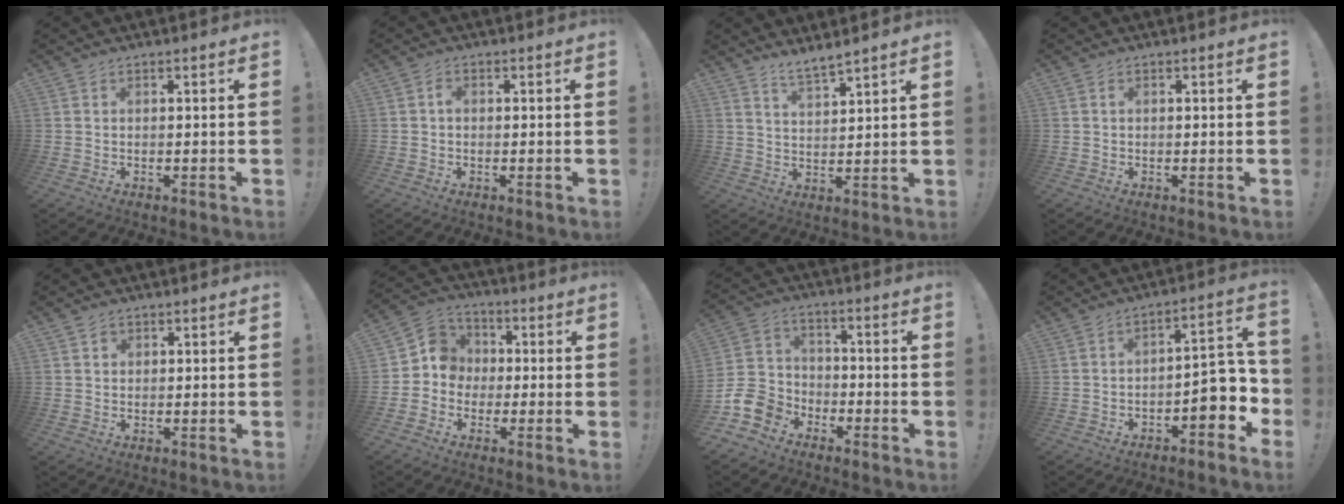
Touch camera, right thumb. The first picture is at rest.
{"total": 1.2, "force": [-0.3, 0.8, 0.8], "torque": [-0.016, 0.005, -0.008]}
{"total": 5.1, "force": [4.8, 0.4, 1.9], "torque": [-0.037, -0.031, 0.084]}
{"total": 0.0}
{"total": 1.2, "force": [0.6, 1.0, 0.3], "torque": [0.010, -0.006, 0.007]}
{"total": 8.5, "force": [-1.2, 8.1, 2.4], "torque": [-0.035, 0.017, -0.016]}
{"total": 11.7, "force": [-7.7, 8.0, 3.7], "torque": [-0.081, 0.056, -0.137]}
{"total": 10.0, "force": [-3.6, 4.7, 8.0], "torque": [-0.085, 0.009, -0.061]}